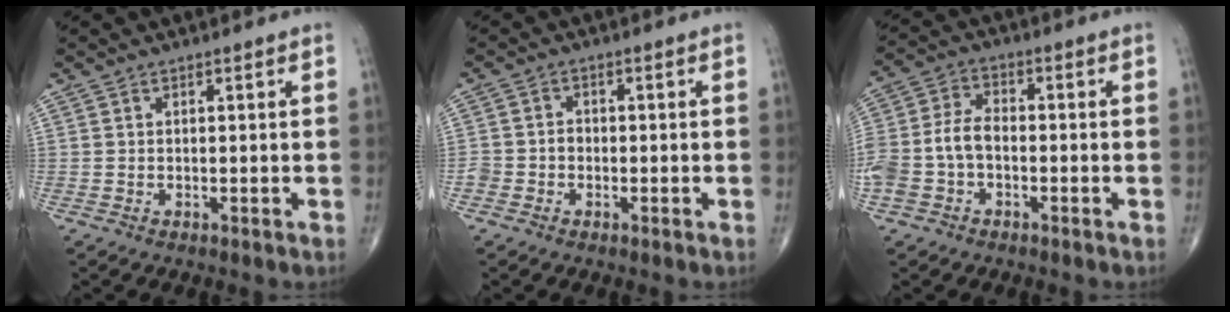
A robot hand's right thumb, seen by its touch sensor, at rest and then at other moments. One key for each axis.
{"total": 2.9, "fx": -1.2, "fy": 2.5, "fz": 0.8, "tx": -0.005, "ty": 0.017, "tz": -0.026}
{"total": 9.3, "fx": -2.3, "fy": 6.1, "fz": 6.6, "tx": -0.148, "ty": 0.029, "tz": -0.050}